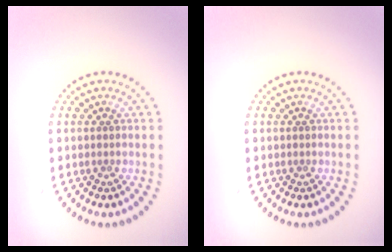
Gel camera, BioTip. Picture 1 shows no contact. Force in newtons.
{"total": 0.0}